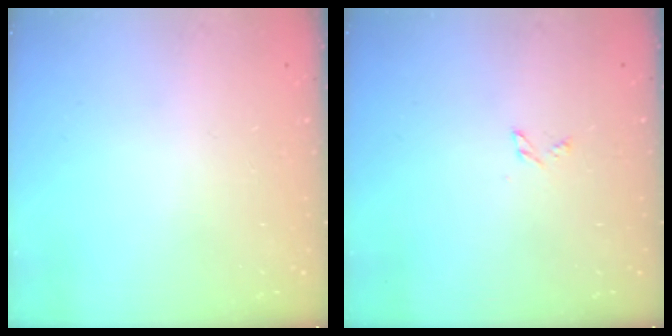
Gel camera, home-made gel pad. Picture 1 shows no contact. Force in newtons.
{"total": 2.4, "press": 2.4, "slide": 0.2}